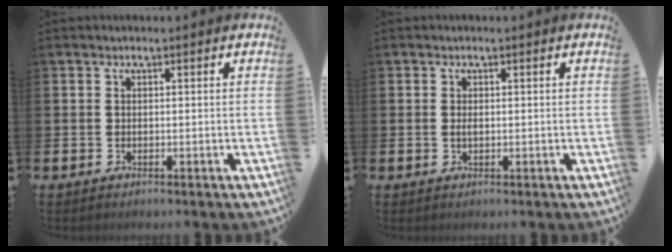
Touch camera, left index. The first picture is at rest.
{"total": 0.6, "force": [-0.2, 0.2, 0.5], "torque": [-0.010, 0.002, -0.005]}